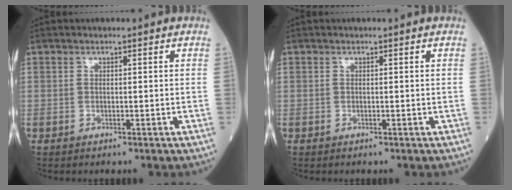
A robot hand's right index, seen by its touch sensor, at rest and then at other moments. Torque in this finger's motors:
{"motor_torque": [0.00, 0.00, 0.00, 0.00]}